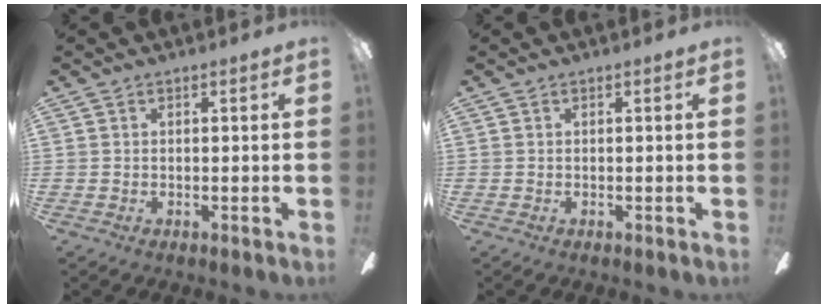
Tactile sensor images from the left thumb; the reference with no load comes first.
{"total": 0.0}